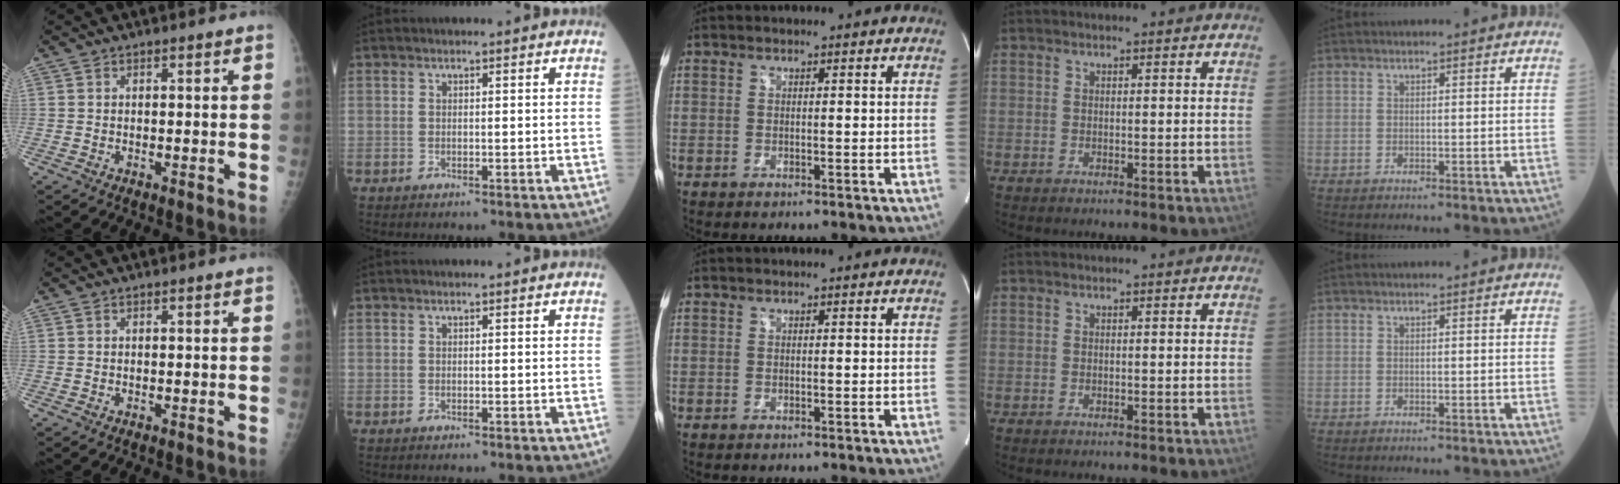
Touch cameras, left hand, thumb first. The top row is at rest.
{}